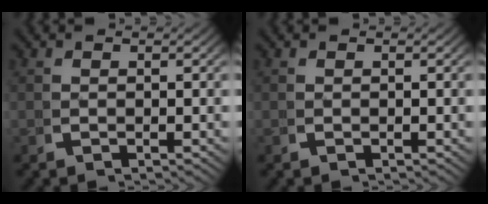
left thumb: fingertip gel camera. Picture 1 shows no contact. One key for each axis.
{"total": 0.0}